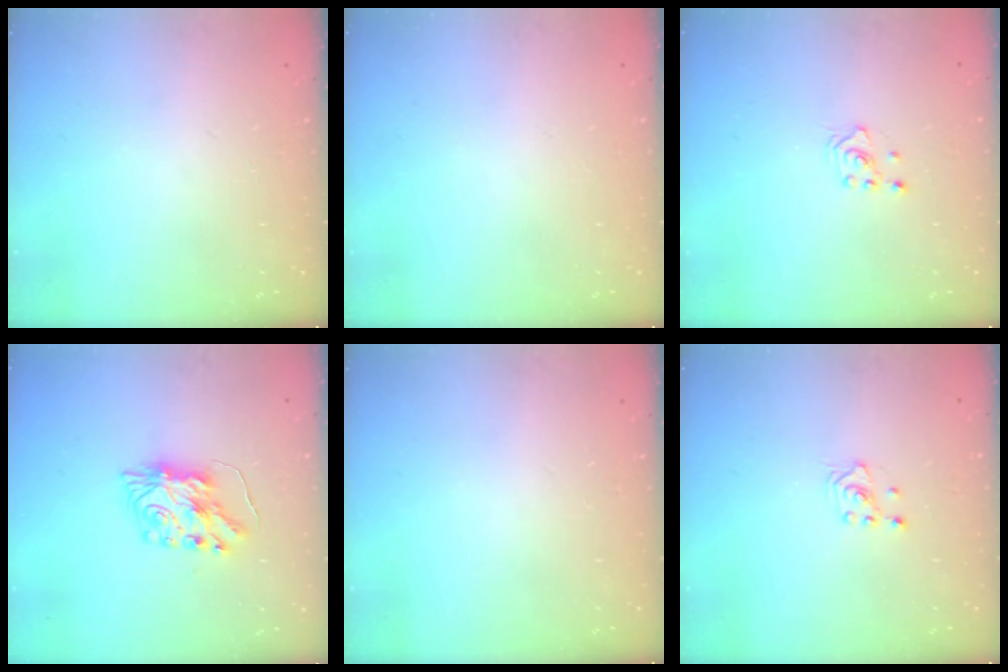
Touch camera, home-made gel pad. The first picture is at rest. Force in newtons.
{"total": 0.0}
{"total": 2.0, "press": 2.0, "slide": 0.2}
{"total": 8.4, "press": 8.4, "slide": 0.4}
{"total": 0.0}
{"total": 2.1, "press": 2.1, "slide": 0.2}